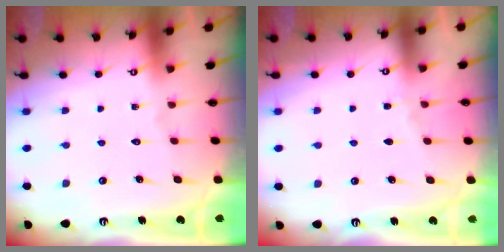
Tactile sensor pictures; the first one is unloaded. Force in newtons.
{"total": 2.3, "press": 2.2, "slide": 0.4}